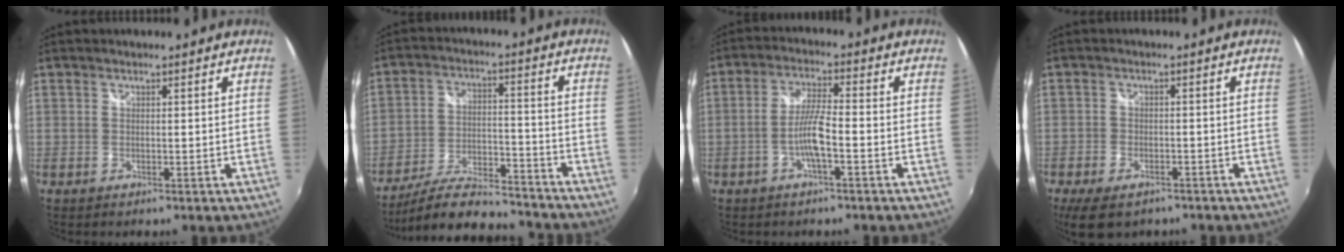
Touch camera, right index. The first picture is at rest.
{"total": 16.5, "force": [-14.7, 4.1, 6.1], "torque": [-0.129, 0.000, -0.224]}
{"total": 5.8, "force": [-2.3, 0.4, 5.3], "torque": [-0.108, 0.004, -0.043]}
{"total": 8.6, "force": [-6.0, 4.3, 4.4], "torque": [-0.109, -0.022, -0.097]}